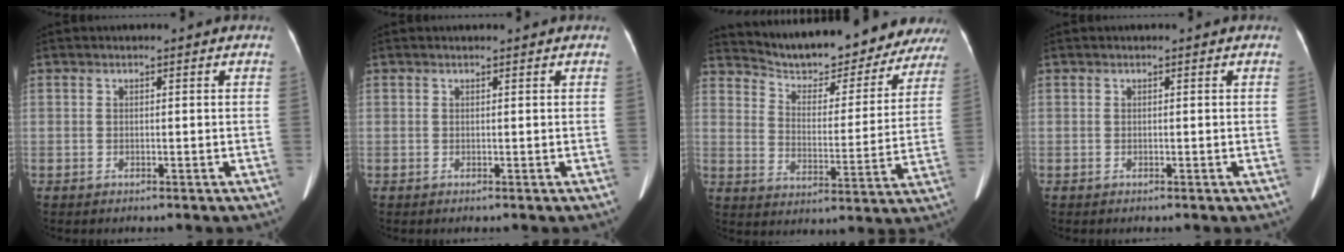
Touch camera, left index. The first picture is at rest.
{"total": 1.8, "force": [1.7, 0.1, 0.5], "torque": [-0.009, 0.016, 0.022]}
{"total": 21.6, "force": [20.2, 4.9, 6.1], "torque": [-0.087, -0.023, 0.266]}
{"total": 0.0}